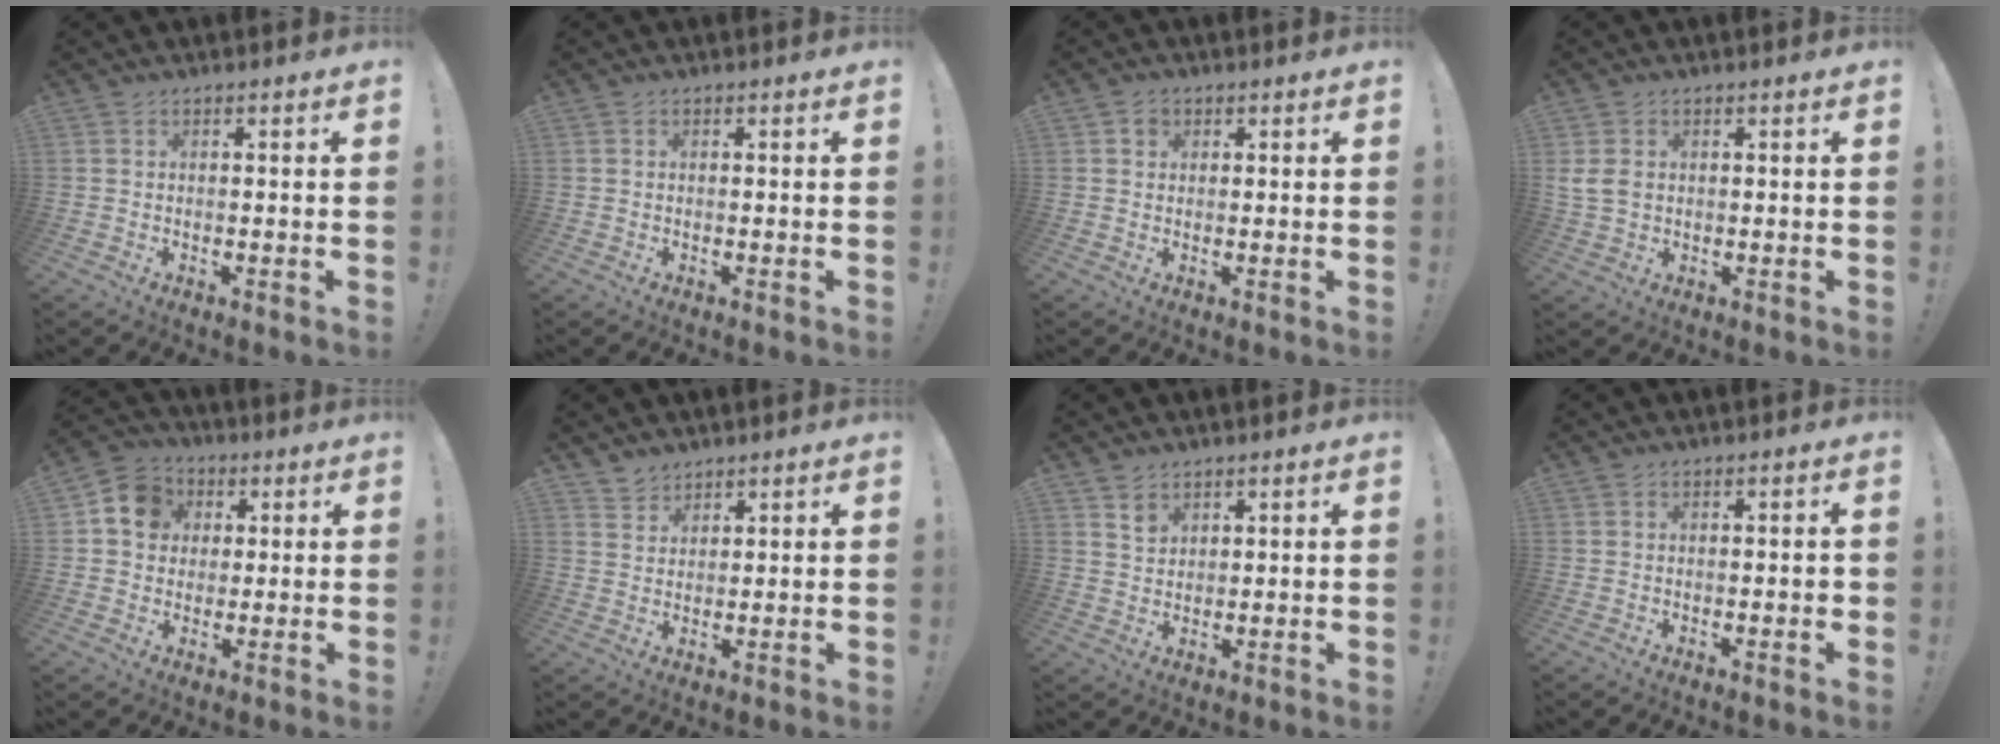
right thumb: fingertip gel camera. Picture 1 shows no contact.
{"total": 0.0}
{"total": 2.0, "force": [0.9, 1.8, 0.5], "torque": [-0.002, 0.000, 0.015]}
{"total": 4.5, "force": [1.1, 3.4, 2.8], "torque": [-0.047, -0.002, 0.023]}
{"total": 10.2, "force": [2.2, 9.1, 4.2], "torque": [-0.058, 0.006, 0.049]}
{"total": 3.6, "force": [3.1, 1.9, 0.0], "torque": [-0.002, -0.022, 0.061]}
{"total": 3.4, "force": [2.5, 2.1, 0.7], "torque": [0.003, -0.020, 0.044]}
{"total": 0.8, "force": [-0.2, 0.3, 0.7], "torque": [-0.012, 0.002, -0.004]}